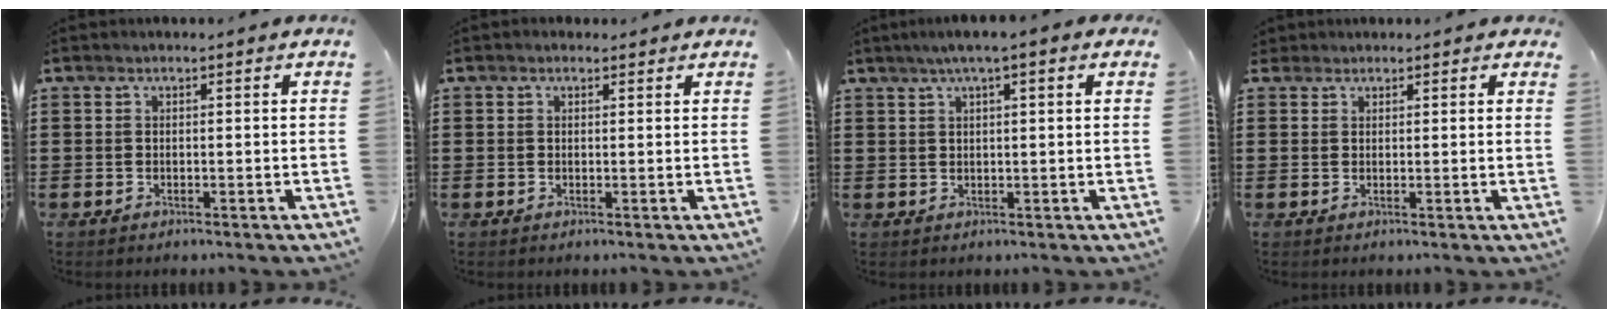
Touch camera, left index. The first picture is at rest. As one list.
[{"total": 0.6, "force": [0.3, 0.5, 0.2], "torque": [-0.006, 0.004, 0.005]}, {"total": 2.8, "force": [1.4, 0.1, 2.4], "torque": [-0.049, 0.002, 0.023]}, {"total": 1.7, "force": [1.3, 1.0, 0.2], "torque": [-0.009, 0.007, 0.026]}]